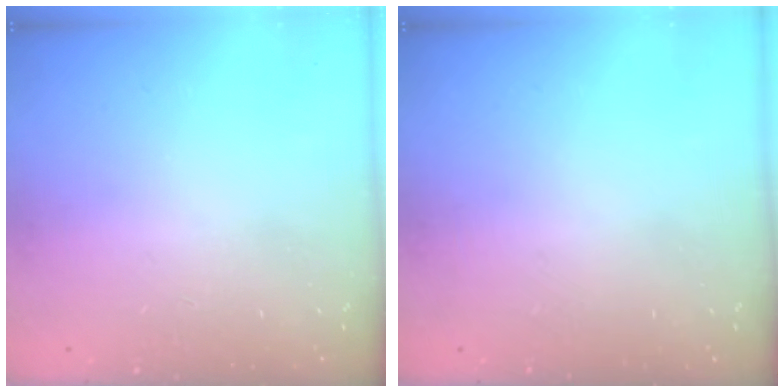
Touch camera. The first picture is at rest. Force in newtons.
{"total": 0.0}